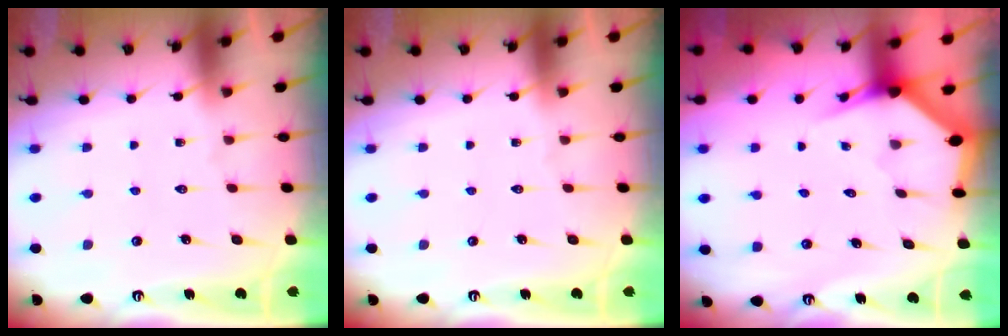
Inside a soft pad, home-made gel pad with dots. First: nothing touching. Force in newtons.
{"total": 0.0}
{"total": 2.8, "press": 2.8, "slide": 0.0}